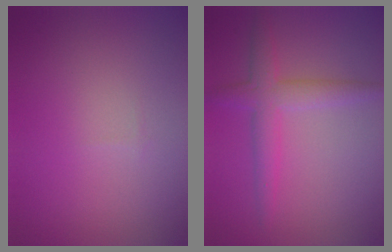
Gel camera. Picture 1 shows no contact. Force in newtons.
{"total": 3.1, "press": 3.0, "slide": 0.1}